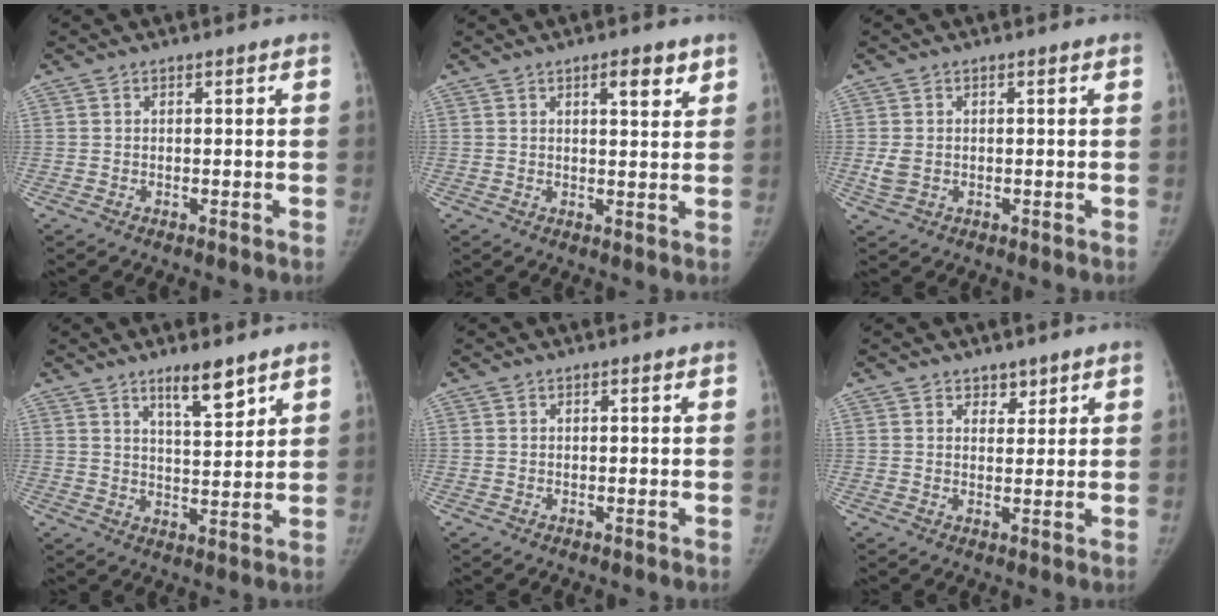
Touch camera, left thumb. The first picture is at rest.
{"total": 4.6, "force": [2.7, 1.4, 3.5], "torque": [-0.039, -0.015, 0.039]}
{"total": 2.8, "force": [-0.3, 2.1, 1.8], "torque": [-0.043, 0.000, -0.004]}
{"total": 6.6, "force": [4.7, 1.4, 4.4], "torque": [-0.058, -0.036, 0.079]}
{"total": 0.0}
{"total": 2.4, "force": [1.9, 1.5, 0.5], "torque": [0.015, -0.011, 0.026]}